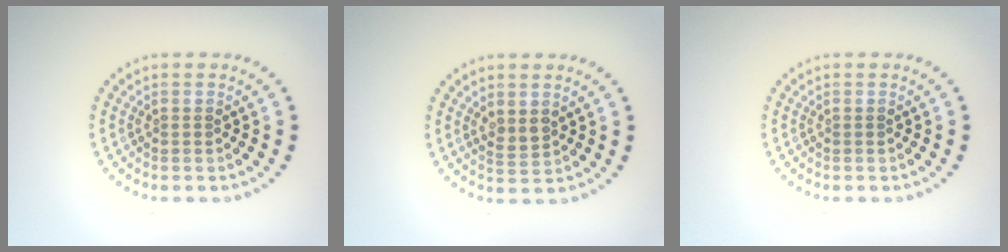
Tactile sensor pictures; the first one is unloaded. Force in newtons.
{"total": 1.5, "press": 1.4, "slide": 0.5}
{"total": 0.0}